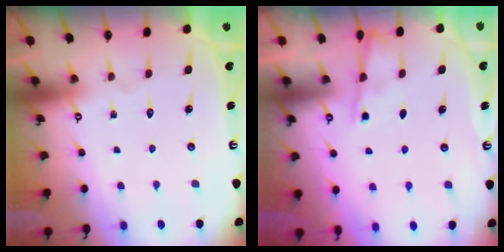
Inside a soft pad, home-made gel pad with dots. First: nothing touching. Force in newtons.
{"total": 3.4, "press": 3.4, "slide": 0.4}